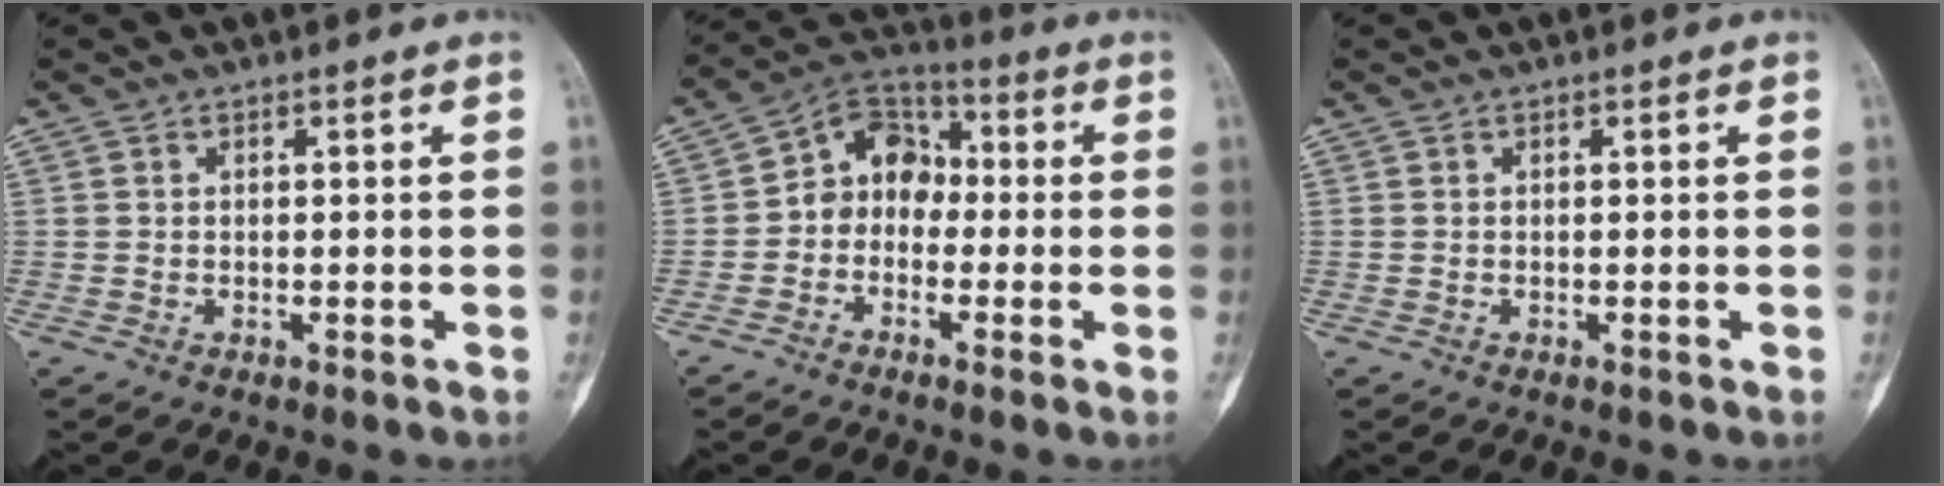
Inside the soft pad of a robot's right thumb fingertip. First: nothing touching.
{"total": 9.5, "force": [-0.9, 7.9, 5.2], "torque": [-0.044, 0.044, -0.036]}
{"total": 0.0}